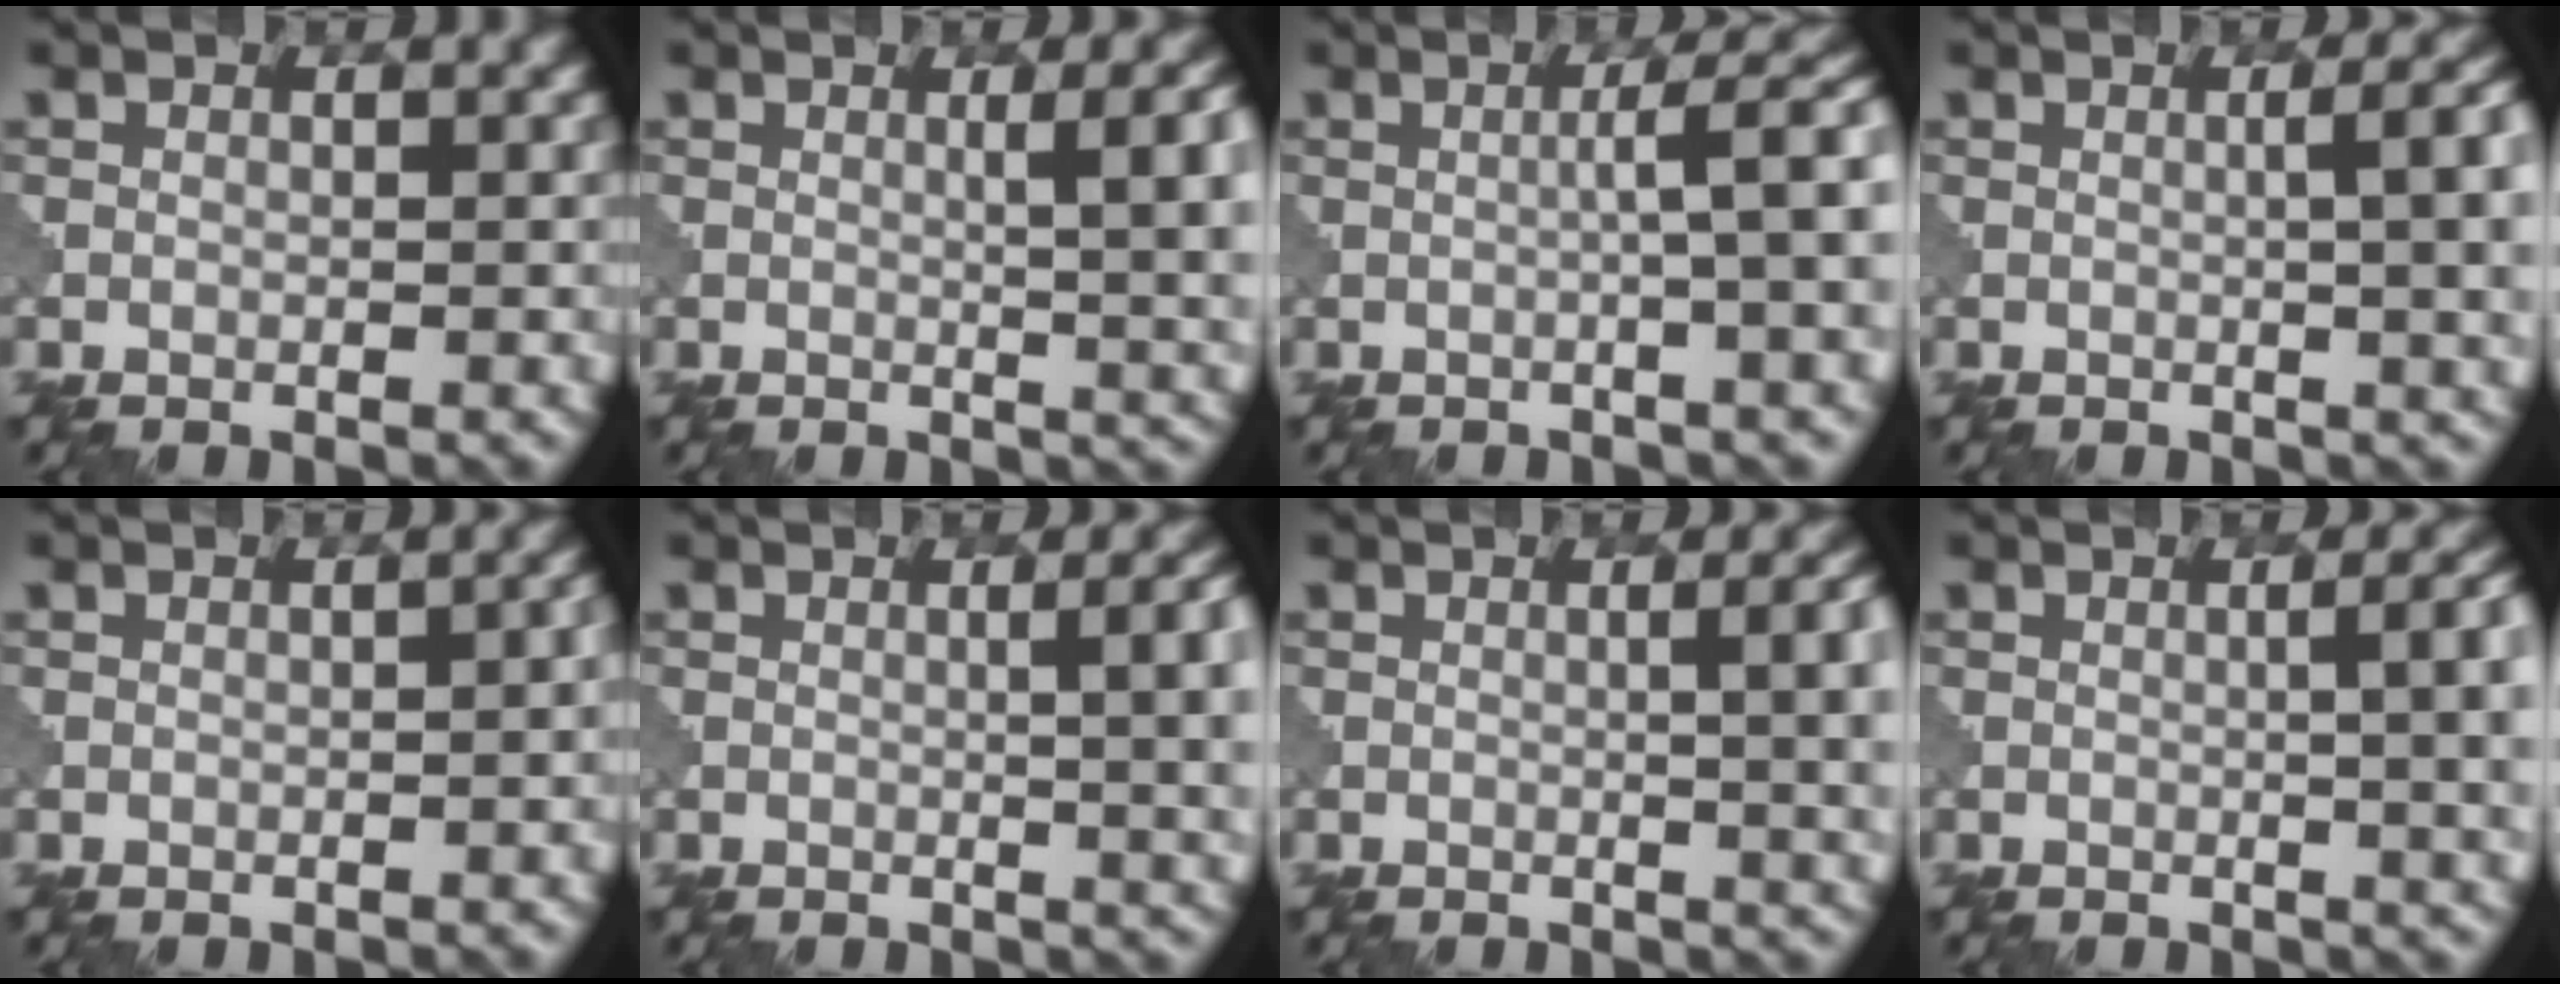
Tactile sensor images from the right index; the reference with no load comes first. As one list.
[{"total": 7.2, "force": [1.0, 2.7, 6.7], "torque": [-0.050, 0.004, 0.017]}, {"total": 6.4, "force": [0.4, 1.5, 6.2], "torque": [-0.076, 0.013, 0.004]}, {"total": 7.9, "force": [0.4, 3.4, 7.1], "torque": [-0.041, 0.018, 0.003]}, {"total": 2.5, "force": [-0.5, 1.1, 2.2], "torque": [-0.014, 0.007, 0.002]}, {"total": 7.4, "force": [0.5, 3.2, 6.6], "torque": [-0.038, 0.011, 0.008]}, {"total": 7.2, "force": [0.3, 3.1, 6.5], "torque": [-0.040, 0.009, 0.006]}, {"total": 8.2, "force": [0.4, 3.7, 7.2], "torque": [-0.037, 0.016, 0.004]}]